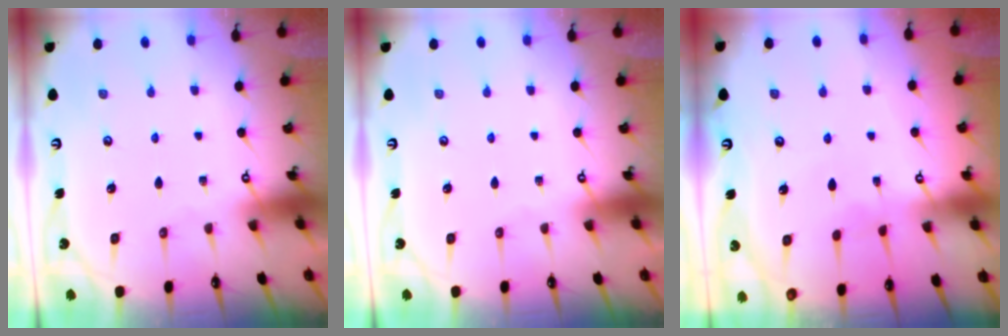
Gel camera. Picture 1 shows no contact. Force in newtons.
{"total": 0.0}
{"total": 2.3, "press": 2.3, "slide": 0.2}